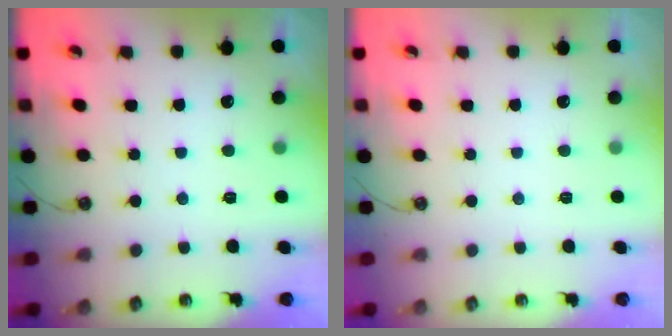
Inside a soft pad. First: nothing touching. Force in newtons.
{"total": 0.0}